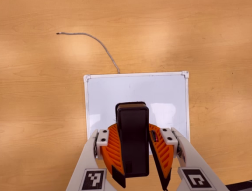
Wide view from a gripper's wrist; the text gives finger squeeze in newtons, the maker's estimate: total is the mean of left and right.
{"total": 9.8, "left": 9.7, "right": 9.9}